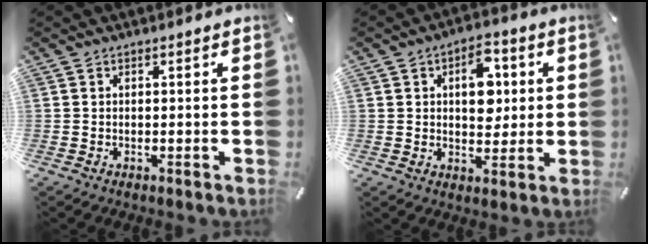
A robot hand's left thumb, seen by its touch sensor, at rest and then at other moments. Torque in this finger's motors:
{"motor_torque": [1.18, 1.18, 0.38, -0.39, 0.06]}